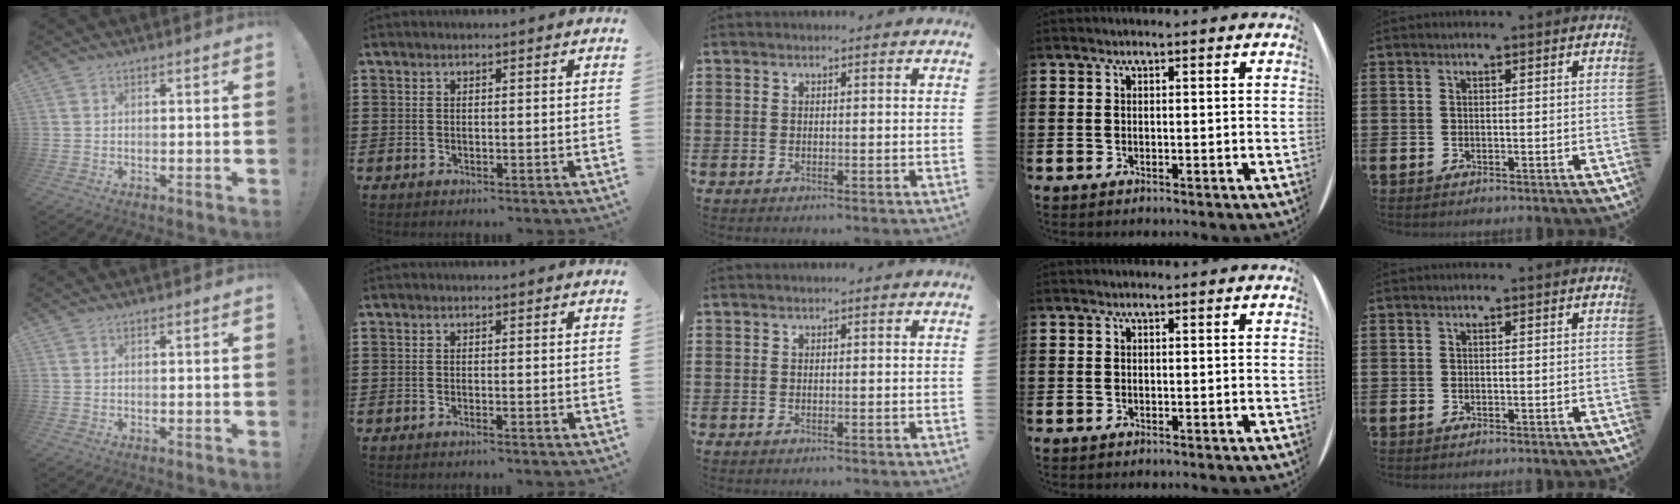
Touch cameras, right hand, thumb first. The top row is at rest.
{"index": {"total": 0.6, "force": [-0.5, -0.1, 0.3], "torque": [-0.006, -0.001, -0.010]}}